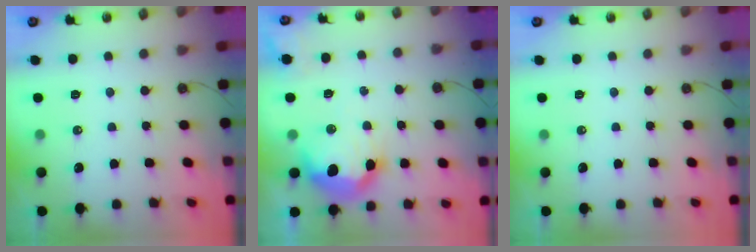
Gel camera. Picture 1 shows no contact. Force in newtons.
{"total": 18.9, "press": 18.8, "slide": 1.7}
{"total": 0.0}